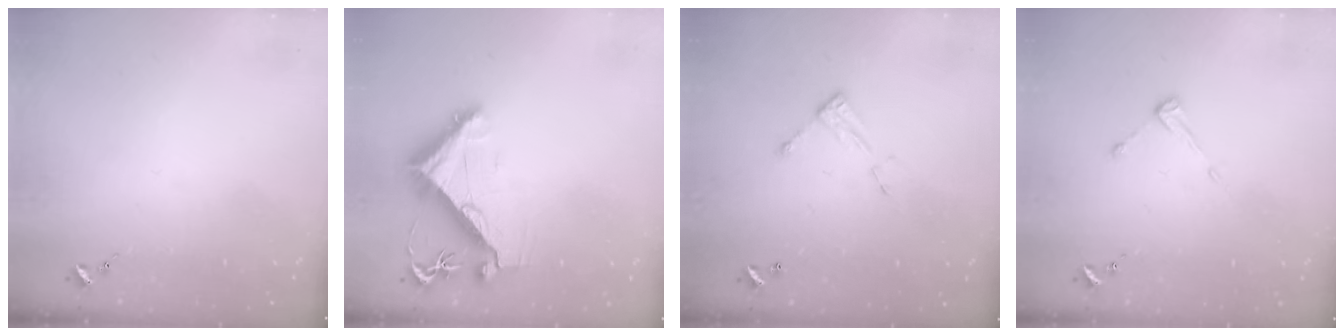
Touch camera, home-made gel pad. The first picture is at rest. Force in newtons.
{"total": 9.3, "press": 9.2, "slide": 1.5}
{"total": 6.4, "press": 6.4, "slide": 0.3}
{"total": 4.2, "press": 4.2, "slide": 0.3}